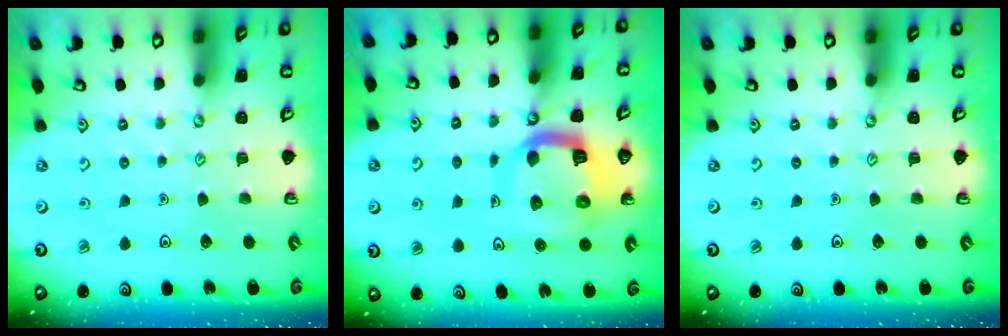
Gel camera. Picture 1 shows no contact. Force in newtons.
{"total": 13.1, "press": 13.0, "slide": 1.3}
{"total": 0.0}